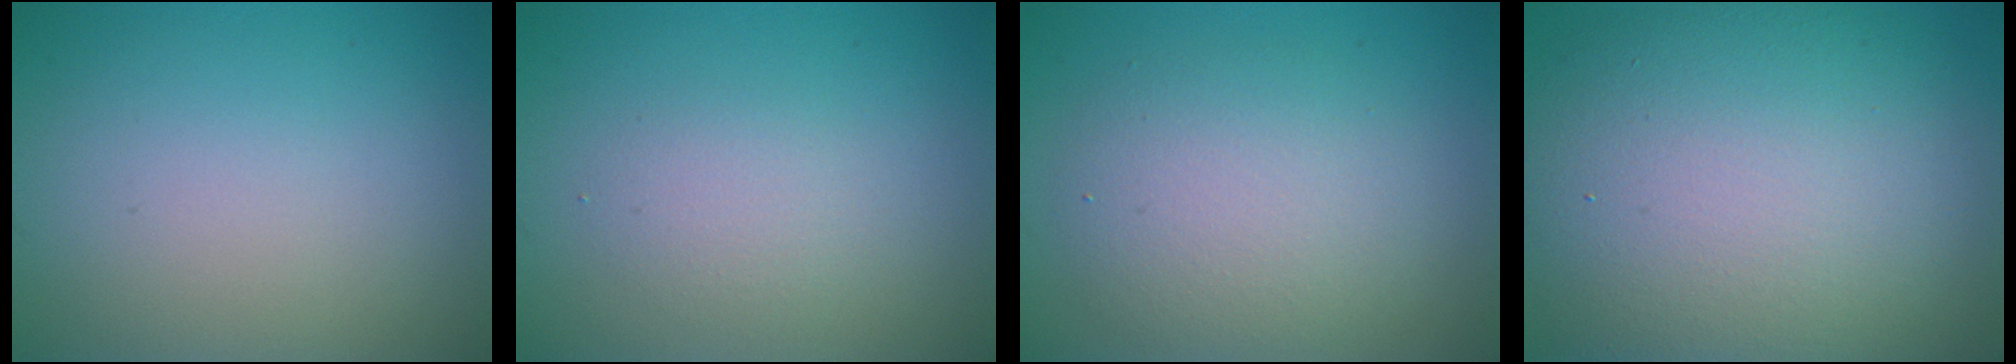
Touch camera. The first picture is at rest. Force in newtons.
{"total": 1.7, "press": 1.7, "slide": 0.2}
{"total": 4.8, "press": 4.7, "slide": 0.3}
{"total": 14.2, "press": 14.2, "slide": 0.7}